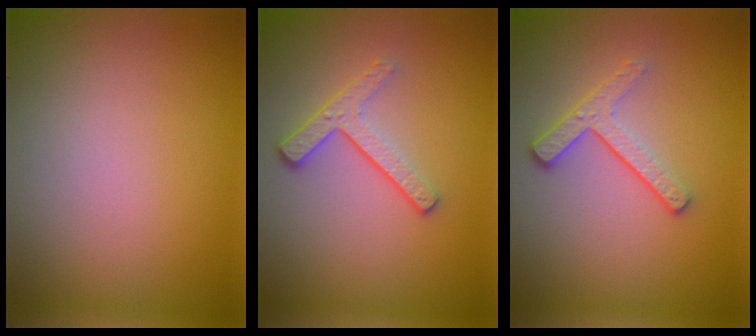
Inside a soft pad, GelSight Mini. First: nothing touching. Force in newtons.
{"total": 3.5, "press": 2.5, "slide": 2.4}
{"total": 3.5, "press": 2.5, "slide": 2.4}